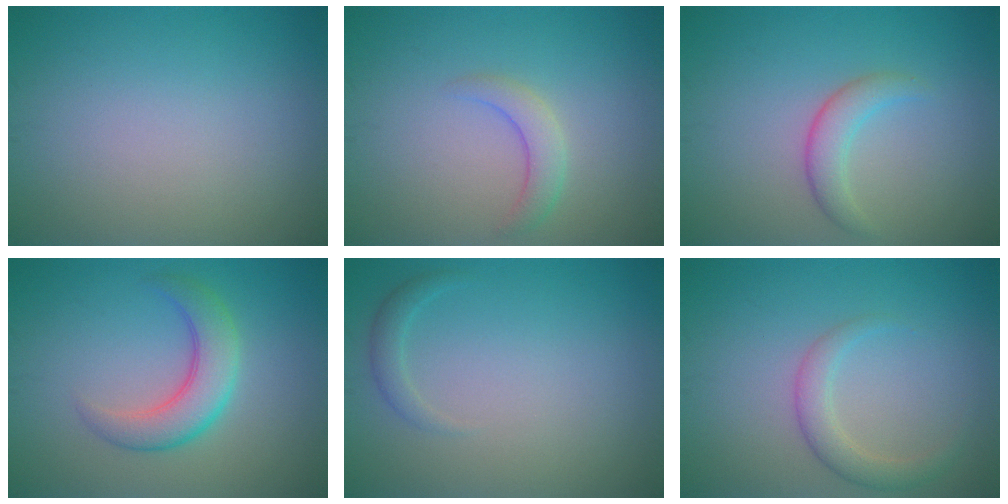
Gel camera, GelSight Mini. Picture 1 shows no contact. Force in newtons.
{"total": 2.1, "press": 2.1, "slide": 0.3}
{"total": 2.4, "press": 2.4, "slide": 0.1}
{"total": 4.4, "press": 4.4, "slide": 0.1}
{"total": 1.2, "press": 1.2, "slide": 0.1}
{"total": 2.4, "press": 2.4, "slide": 0.1}